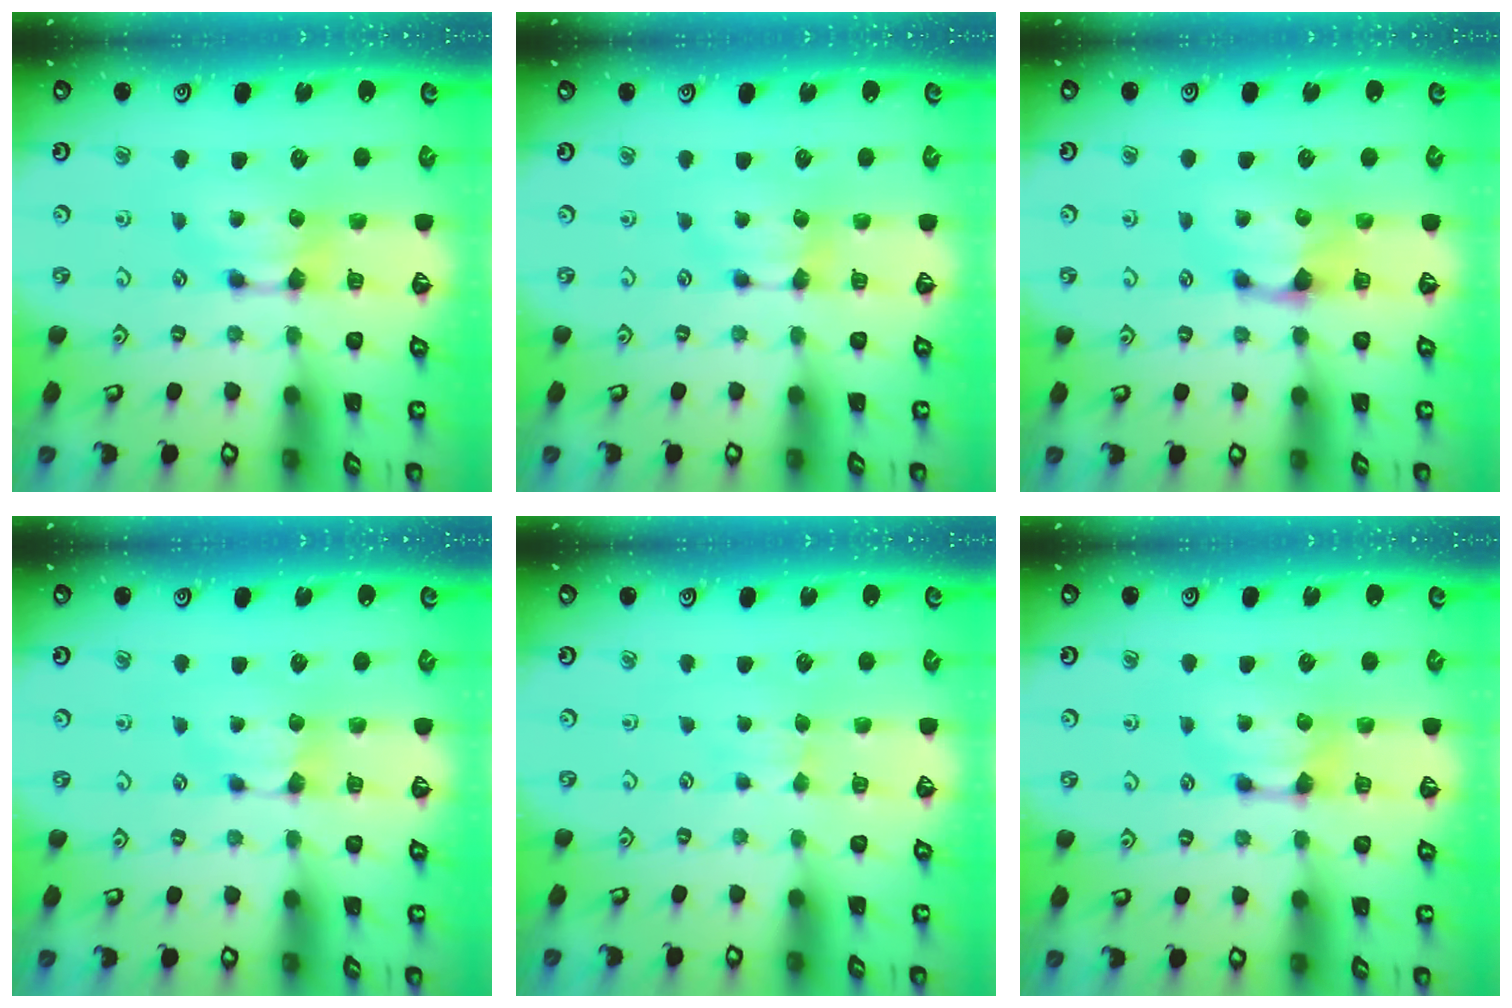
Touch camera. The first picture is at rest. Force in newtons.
{"total": 0.7, "press": 0.6, "slide": 0.5}
{"total": 1.2, "press": 0.8, "slide": 0.9}
{"total": 1.1, "press": 1.0, "slide": 0.2}
{"total": 1.6, "press": 1.5, "slide": 0.5}
{"total": 1.2, "press": 0.9, "slide": 0.9}